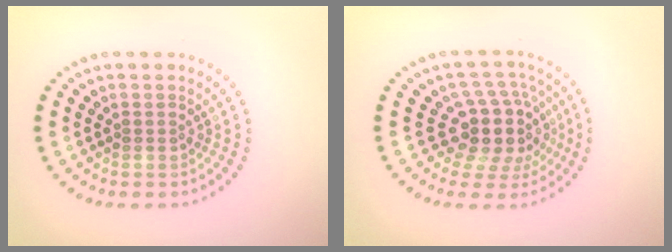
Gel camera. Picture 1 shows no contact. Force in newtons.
{"total": 4.8, "press": 3.8, "slide": 3.0}